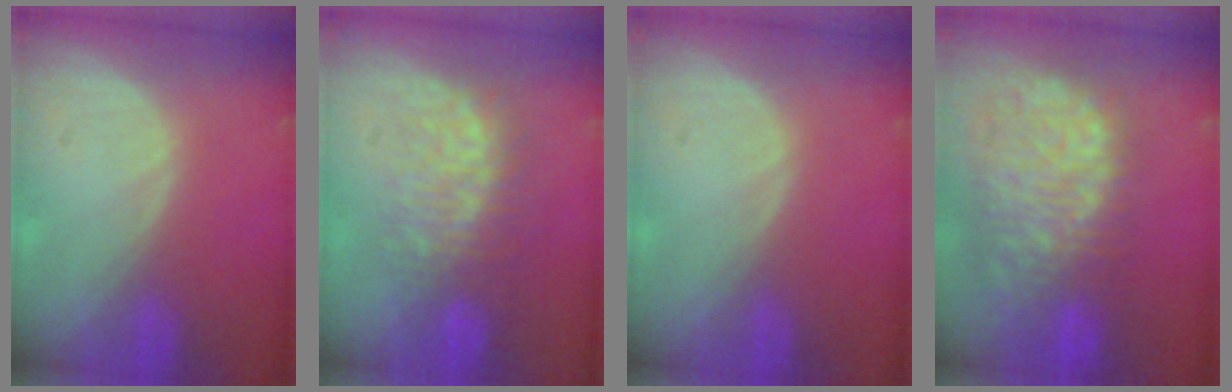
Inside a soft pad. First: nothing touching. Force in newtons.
{"total": 7.7, "press": 7.6, "slide": 1.3}
{"total": 0.0}
{"total": 12.8, "press": 10.6, "slide": 7.1}